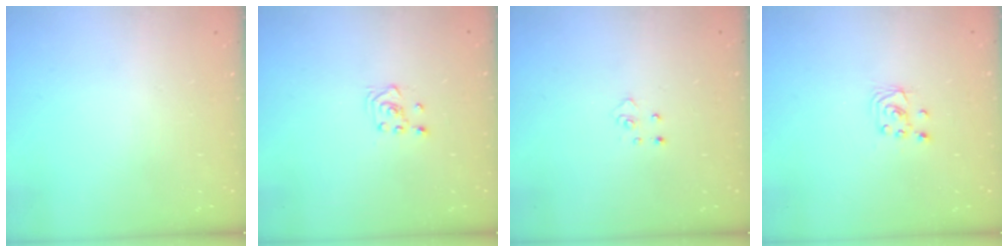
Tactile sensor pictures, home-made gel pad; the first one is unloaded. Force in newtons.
{"total": 3.1, "press": 3.0, "slide": 0.8}
{"total": 3.7, "press": 3.7, "slide": 0.3}
{"total": 2.7, "press": 2.7, "slide": 0.2}